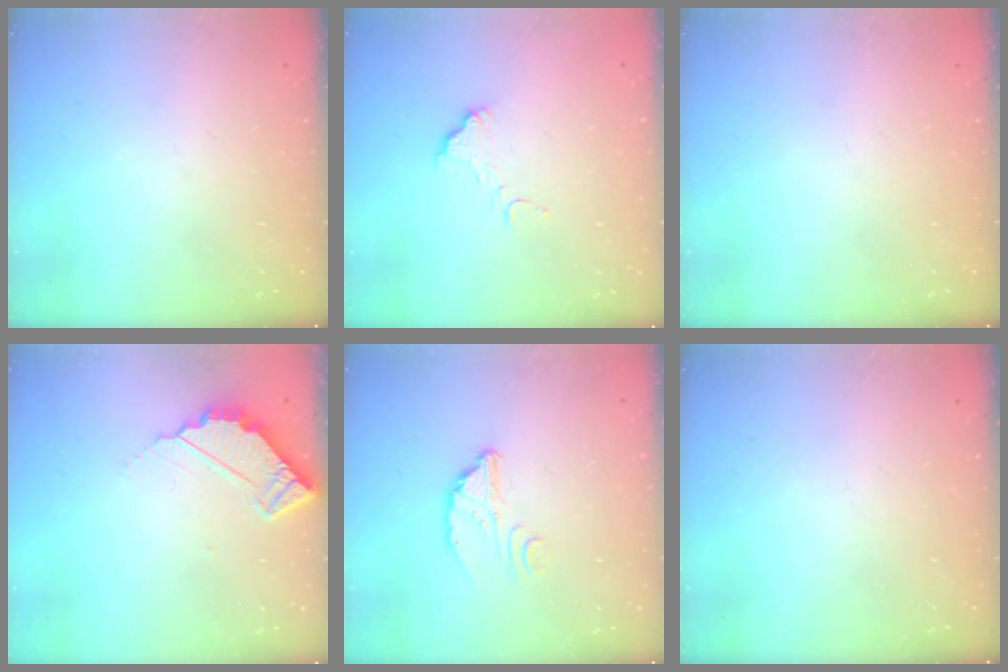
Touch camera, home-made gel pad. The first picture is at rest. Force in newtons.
{"total": 7.2, "press": 7.2, "slide": 0.4}
{"total": 0.0}
{"total": 4.7, "press": 4.7, "slide": 0.4}
{"total": 3.1, "press": 3.1, "slide": 0.2}
{"total": 0.0}